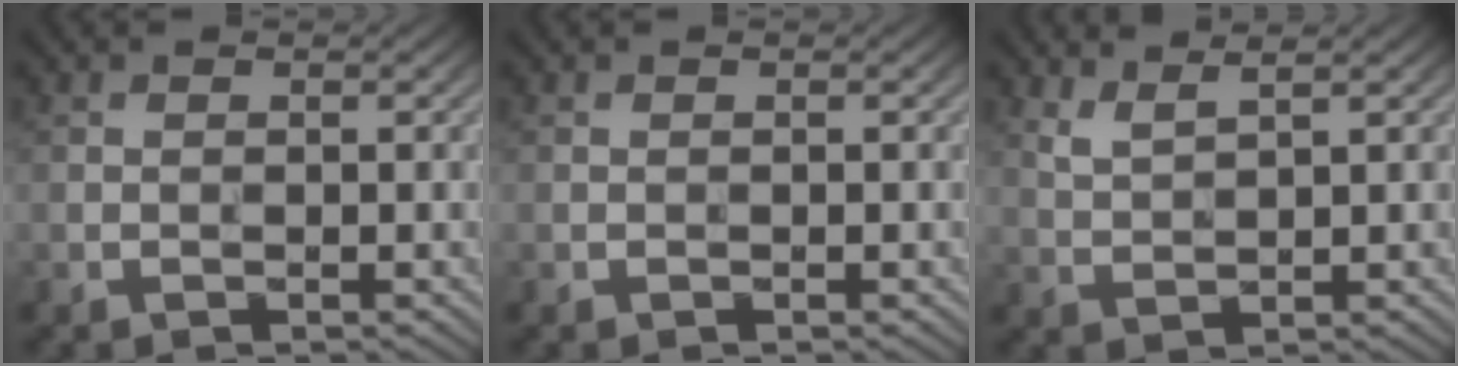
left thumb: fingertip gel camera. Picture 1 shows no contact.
{"total": 0.0}
{"total": 2.7, "force": [2.1, 0.5, 1.6], "torque": [-0.037, 0.005, 0.050]}